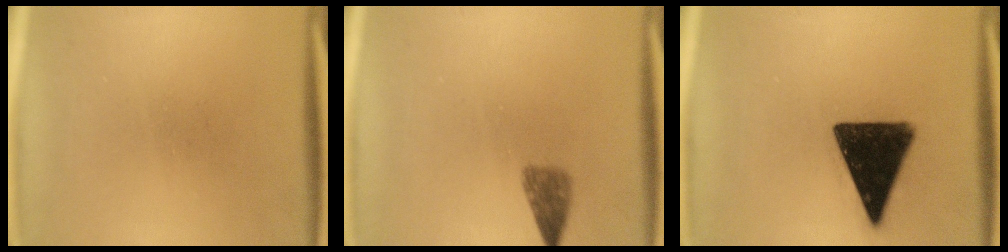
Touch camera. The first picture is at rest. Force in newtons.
{"total": 2.4}
{"total": 16.0}